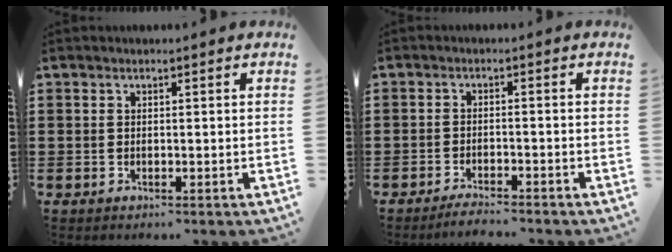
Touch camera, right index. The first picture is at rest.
{"total": 2.4, "force": [-2.3, -0.2, 0.7], "torque": [-0.013, 0.001, -0.045]}